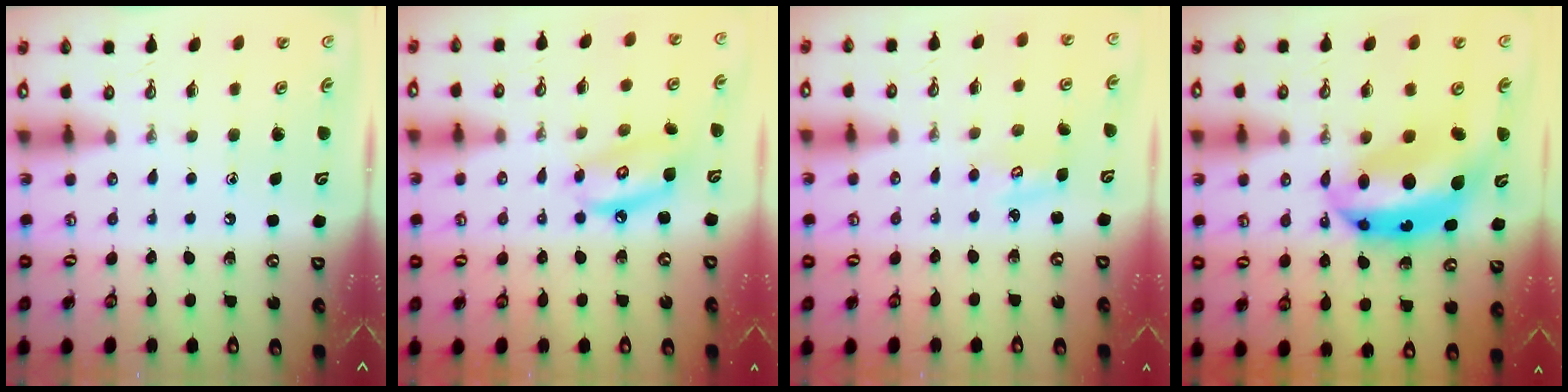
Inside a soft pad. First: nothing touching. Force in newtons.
{"total": 8.2, "press": 8.2, "slide": 0.7}
{"total": 2.6, "press": 2.6, "slide": 0.1}
{"total": 14.1, "press": 14.1, "slide": 1.1}